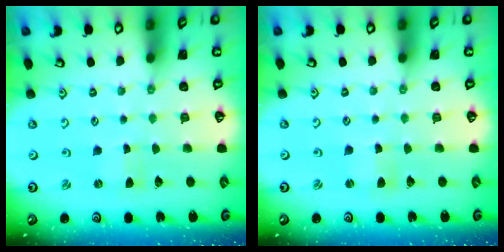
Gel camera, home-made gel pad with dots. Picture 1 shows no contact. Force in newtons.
{"total": 1.1, "press": 1.0, "slide": 0.3}